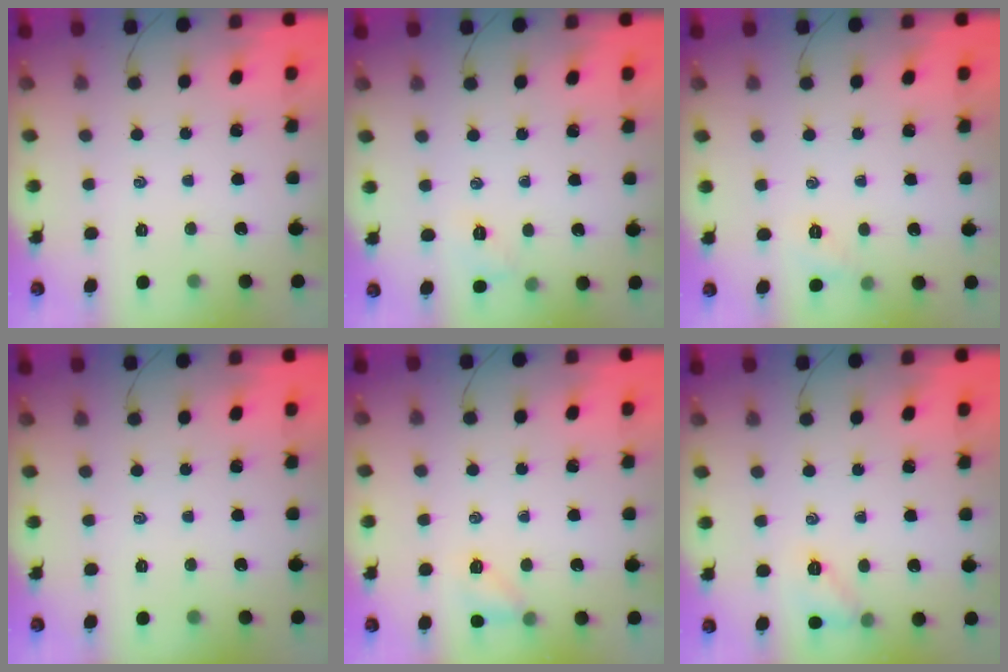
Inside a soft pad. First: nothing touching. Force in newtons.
{"total": 5.6, "press": 5.3, "slide": 1.7}
{"total": 5.2, "press": 4.9, "slide": 1.7}
{"total": 0.0}
{"total": 5.8, "press": 5.7, "slide": 1.3}
{"total": 7.4, "press": 7.3, "slide": 1.3}